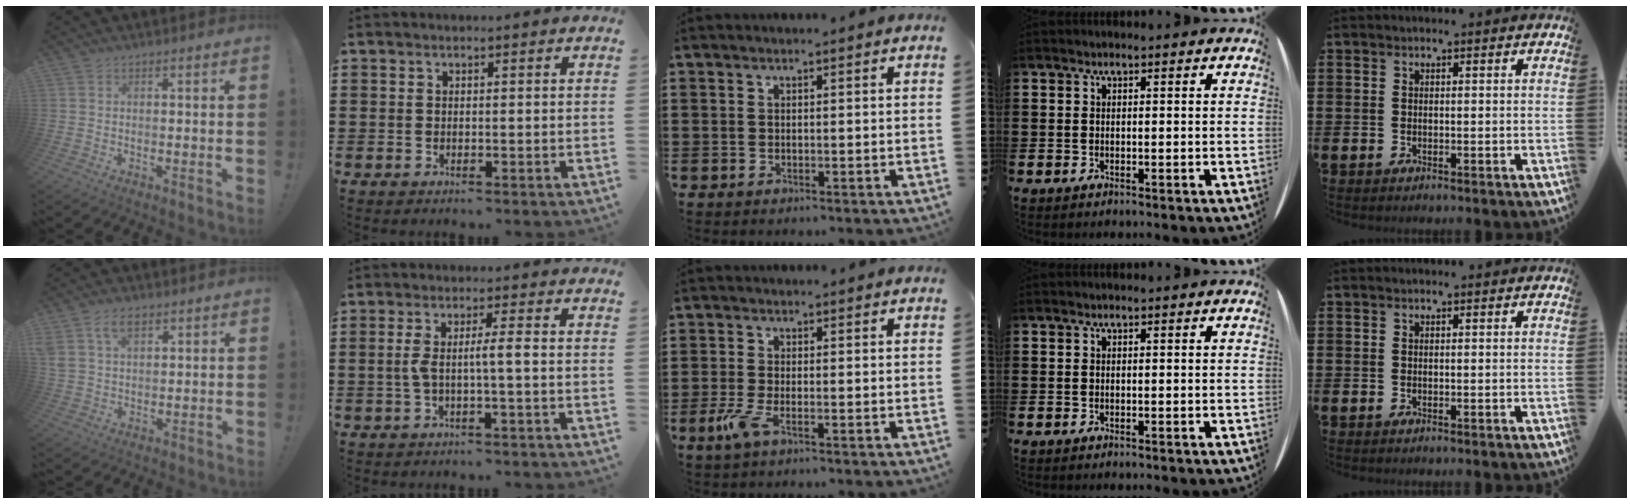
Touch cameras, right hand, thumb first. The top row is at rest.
{"thumb": {"total": 6.7, "force": [3.7, 4.0, 4.0], "torque": [-0.068, -0.004, 0.071]}, "index": {"total": 4.2, "force": [-0.5, 0.0, 4.2], "torque": [-0.085, -0.006, -0.016]}, "middle": {"total": 3.0, "force": [-1.2, 0.6, 2.7], "torque": [-0.068, -0.010, -0.028]}}